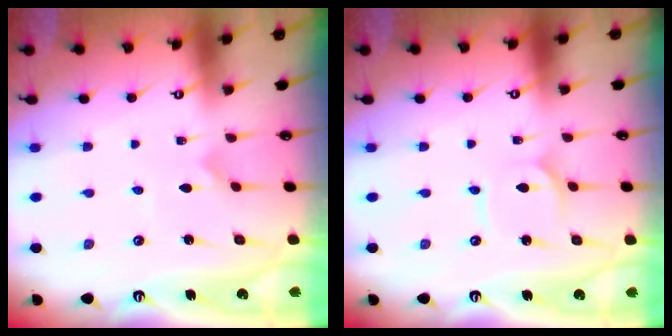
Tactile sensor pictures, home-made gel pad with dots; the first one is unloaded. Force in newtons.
{"total": 2.4, "press": 2.4, "slide": 0.3}